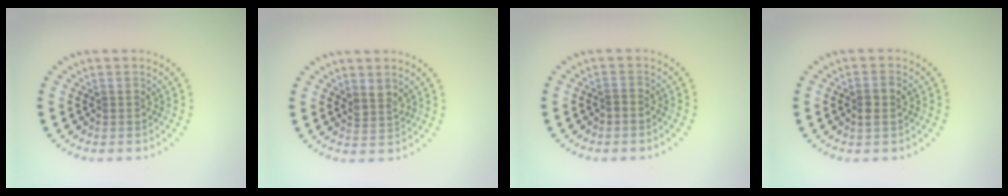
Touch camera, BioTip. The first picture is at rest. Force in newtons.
{"total": 1.3, "press": 1.0, "slide": 0.7}
{"total": 0.5, "press": 0.2, "slide": 0.5}
{"total": 1.7, "press": 1.6, "slide": 0.3}